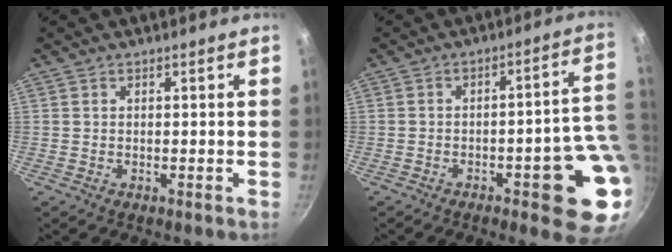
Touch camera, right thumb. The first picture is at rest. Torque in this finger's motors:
{"motor_torque": [2.58, 2.38, 1.96, -0.81, 0.19]}